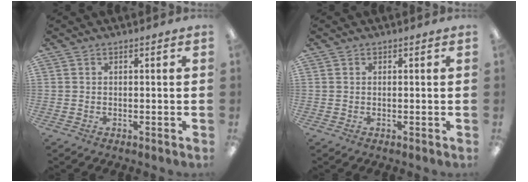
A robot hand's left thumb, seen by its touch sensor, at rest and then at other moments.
{"total": 0.0}